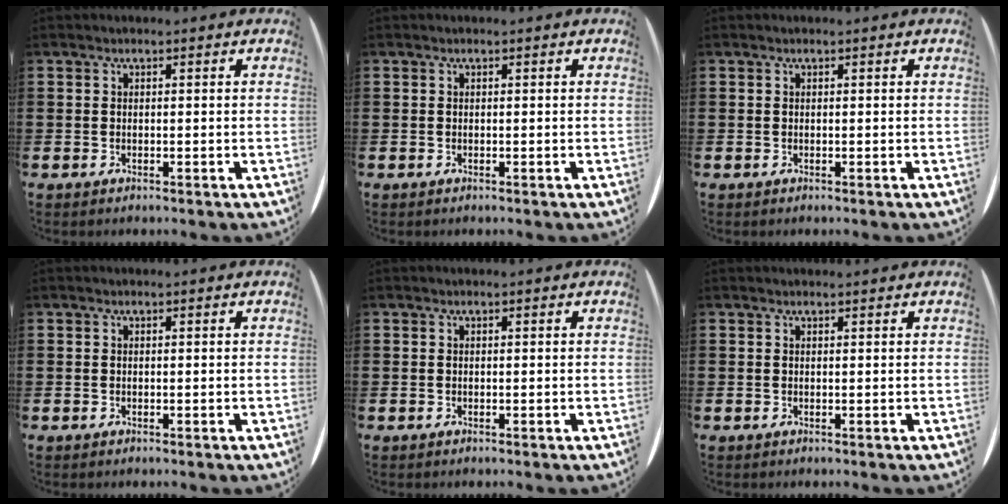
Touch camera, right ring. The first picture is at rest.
{"total": 0.0}
{"total": 0.0}
{"total": 0.0}
{"total": 0.0}
{"total": 0.0}